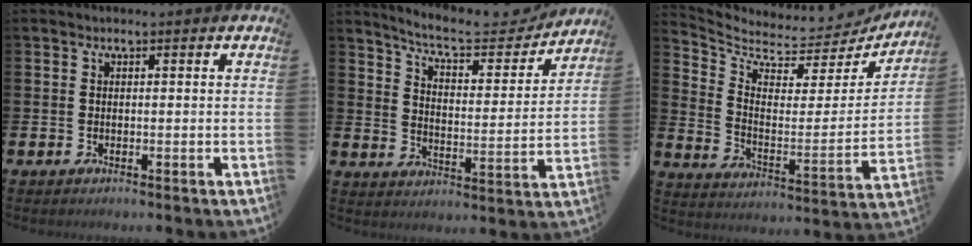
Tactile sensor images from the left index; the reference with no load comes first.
{"total": 8.4, "force": [7.8, 1.6, 2.7], "torque": [-0.068, -0.054, 0.131]}
{"total": 6.0, "force": [5.5, 2.0, 1.2], "torque": [-0.047, -0.058, 0.087]}